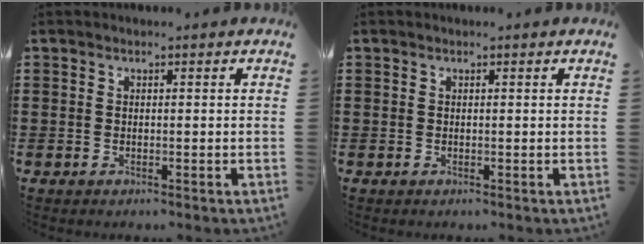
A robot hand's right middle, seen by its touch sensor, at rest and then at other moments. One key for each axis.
{"total": 0.0}